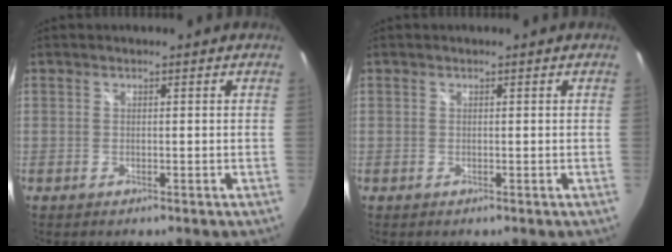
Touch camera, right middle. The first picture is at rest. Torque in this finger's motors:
{"motor_torque": [-0.01, -0.01, 0.00, 0.01]}